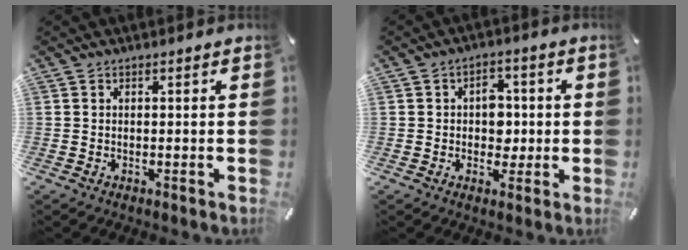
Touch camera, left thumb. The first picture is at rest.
{"total": 5.8, "force": [0.0, 4.8, 3.2], "torque": [-0.034, 0.001, -0.006]}